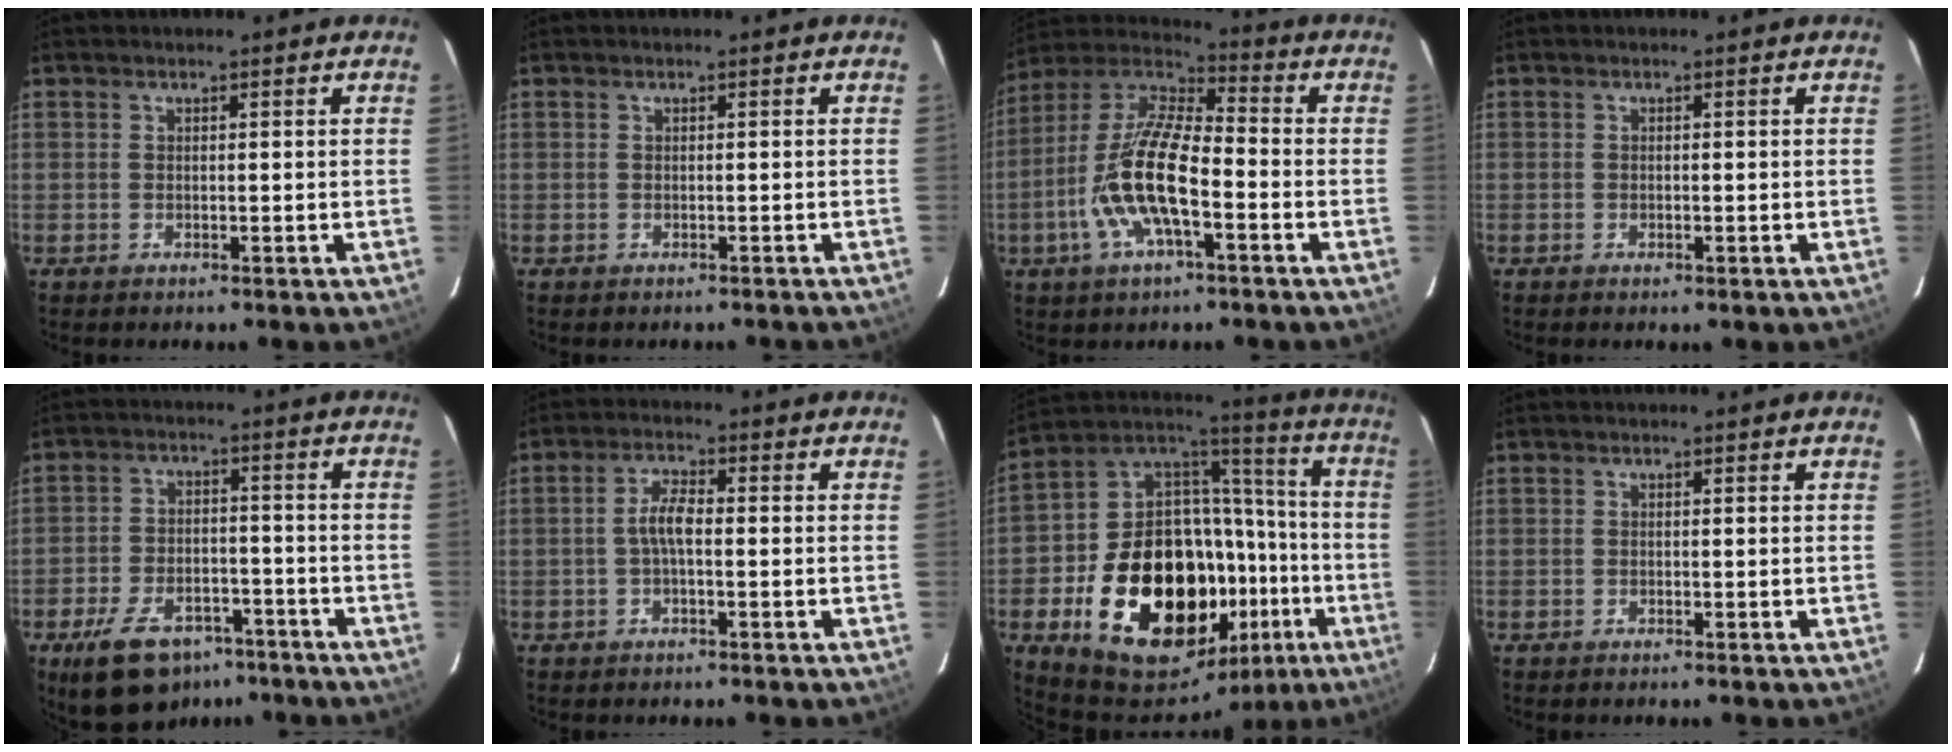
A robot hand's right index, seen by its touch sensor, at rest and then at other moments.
{"total": 0.6, "force": [-0.5, 0.4, 0.0], "torque": [-0.002, 0.003, -0.003]}
{"total": 15.4, "force": [-4.9, 4.9, 13.8], "torque": [-0.278, -0.002, -0.100]}
{"total": 0.6, "force": [-0.3, 0.3, 0.4], "torque": [-0.006, -0.001, -0.006]}
{"total": 13.8, "force": [-9.0, 7.5, 7.2], "torque": [-0.160, 0.004, -0.138]}
{"total": 3.7, "force": [-0.5, 1.1, 3.5], "torque": [-0.073, 0.010, -0.011]}
{"total": 33.6, "force": [-12.1, 21.5, 22.8], "torque": [-0.398, 0.041, -0.164]}
{"total": 0.0}